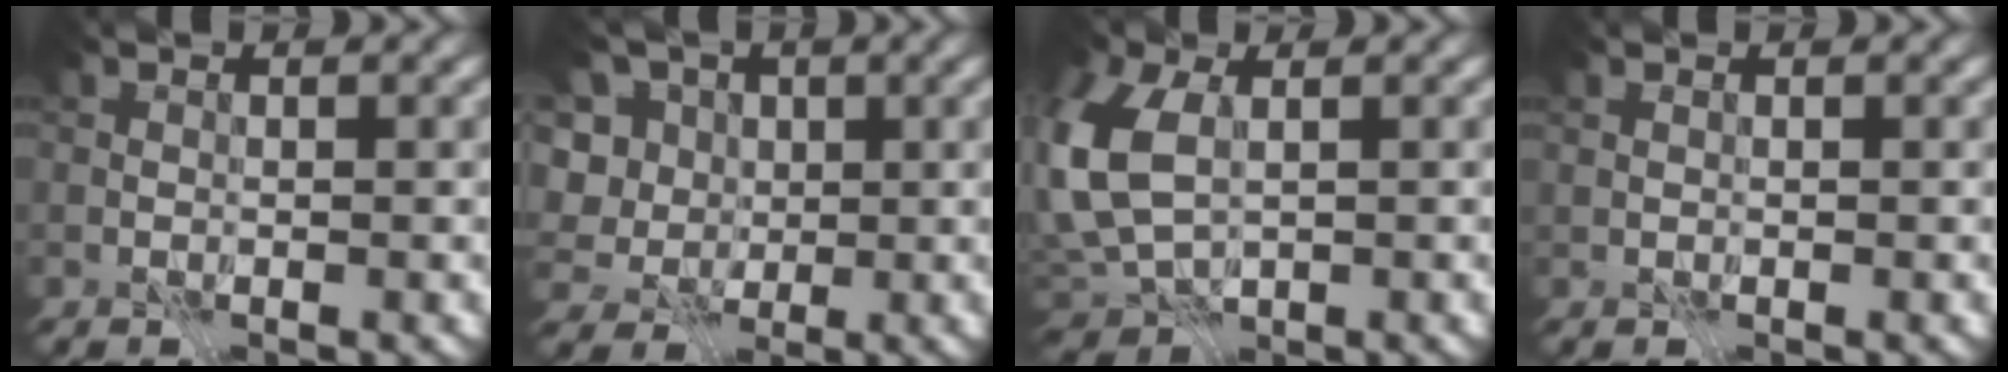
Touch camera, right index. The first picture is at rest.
{"total": 9.9, "force": [2.6, 8.1, 5.0], "torque": [-0.115, 0.031, 0.017]}
{"total": 8.4, "force": [0.8, 5.2, 6.5], "torque": [-0.188, 0.004, 0.012]}
{"total": 0.0}